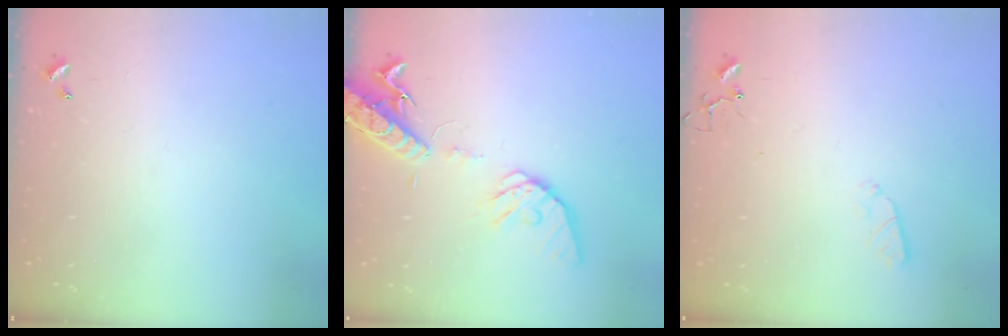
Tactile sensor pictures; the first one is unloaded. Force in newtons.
{"total": 16.1, "press": 15.8, "slide": 3.0}
{"total": 2.9, "press": 2.8, "slide": 0.5}